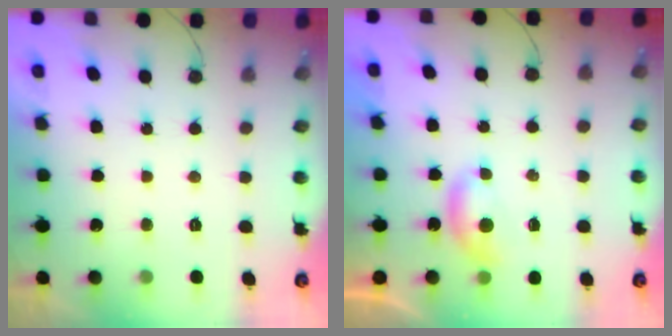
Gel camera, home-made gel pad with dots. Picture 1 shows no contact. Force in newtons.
{"total": 4.0, "press": 4.0, "slide": 0.6}